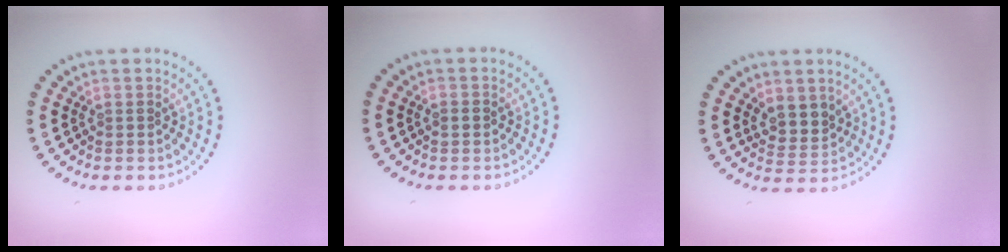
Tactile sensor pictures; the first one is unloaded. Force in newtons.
{"total": 1.0, "press": 1.0, "slide": 0.2}
{"total": 2.5, "press": 2.2, "slide": 1.1}